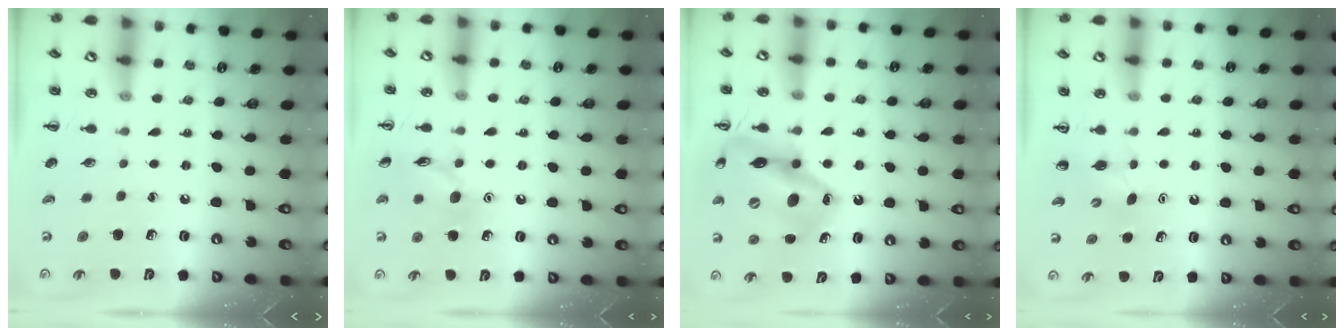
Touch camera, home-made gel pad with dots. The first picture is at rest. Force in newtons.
{"total": 10.6, "press": 10.6, "slide": 0.5}
{"total": 18.6, "press": 17.9, "slide": 5.1}
{"total": 2.3, "press": 2.2, "slide": 0.7}